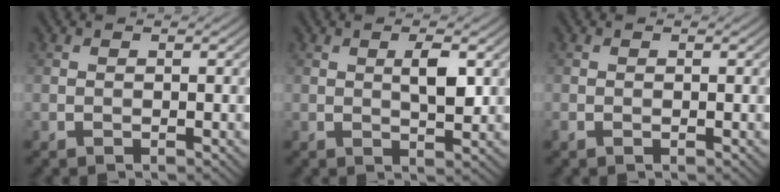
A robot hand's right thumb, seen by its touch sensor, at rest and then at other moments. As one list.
[{"total": 3.4, "force": [0.8, 1.0, 3.1], "torque": [-0.058, -0.005, 0.016]}, {"total": 0.6, "force": [-0.2, 0.3, 0.5], "torque": [-0.014, 0.000, -0.004]}]